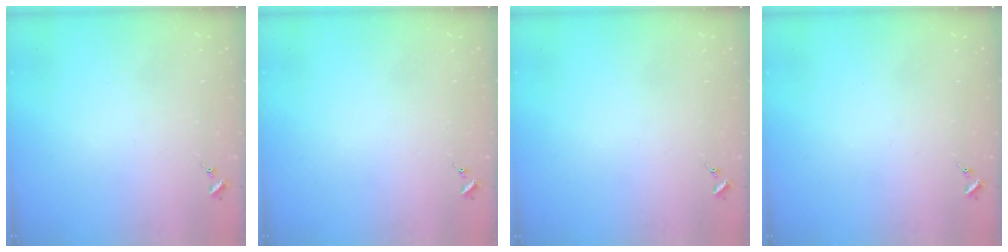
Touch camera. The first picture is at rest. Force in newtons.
{"total": 0.0}
{"total": 0.0}
{"total": 0.0}